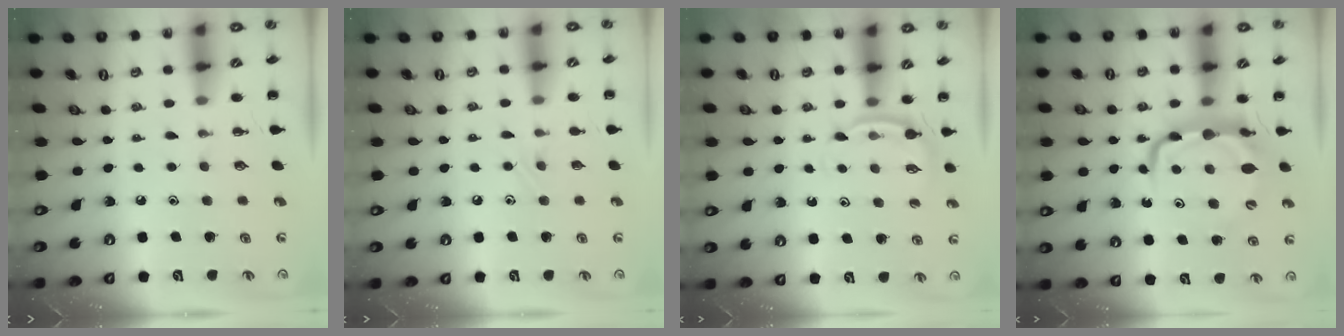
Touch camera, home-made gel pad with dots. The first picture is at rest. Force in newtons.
{"total": 4.2, "press": 4.1, "slide": 1.1}
{"total": 5.6, "press": 5.4, "slide": 1.4}
{"total": 7.8, "press": 7.7, "slide": 1.3}